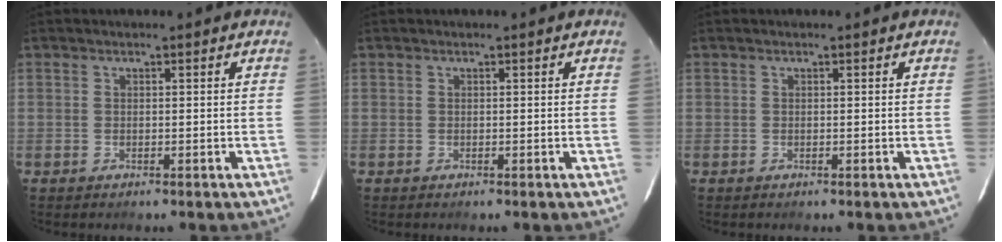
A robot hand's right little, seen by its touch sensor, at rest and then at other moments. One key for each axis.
{"total": 0.0}
{"total": 0.0}